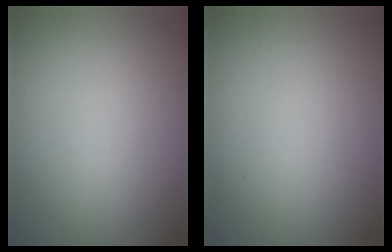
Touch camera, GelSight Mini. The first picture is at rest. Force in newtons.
{"total": 0.0}